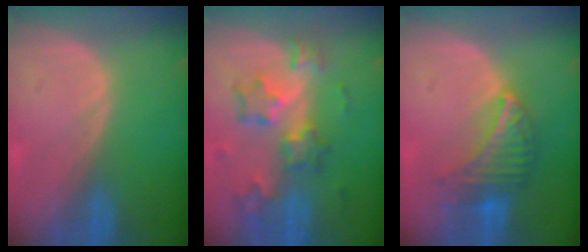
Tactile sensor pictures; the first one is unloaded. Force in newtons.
{"total": 8.4, "press": 7.3, "slide": 4.1}
{"total": 6.5, "press": 6.5, "slide": 1.0}